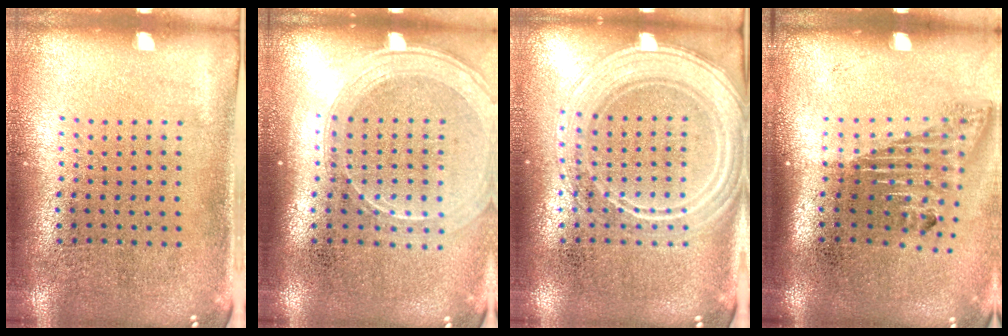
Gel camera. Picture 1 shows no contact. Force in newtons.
{"total": 1.8, "press": 1.6, "slide": 0.8}
{"total": 2.3, "press": 2.3, "slide": 0.4}
{"total": 1.6, "press": 1.1, "slide": 1.1}